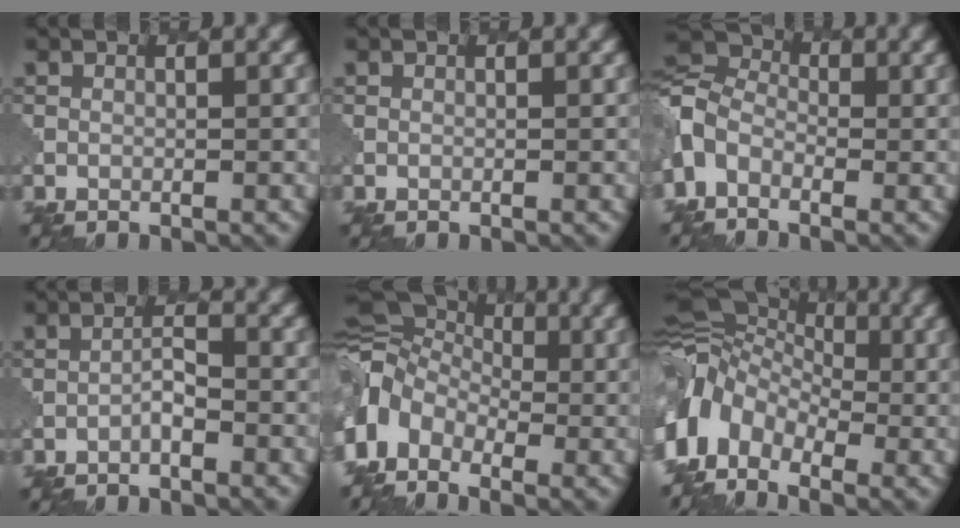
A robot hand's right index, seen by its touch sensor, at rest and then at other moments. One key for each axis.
{"total": 0.0}
{"total": 5.0, "fx": -1.6, "fy": 3.5, "fz": 3.1, "tx": -0.068, "ty": 0.005, "tz": -0.053}
{"total": 1.0, "fx": -0.5, "fy": 0.1, "fz": 0.8, "tx": -0.015, "ty": 0.006, "tz": -0.011}
{"total": 8.0, "fx": -2.1, "fy": 5.9, "fz": 4.9, "tx": -0.077, "ty": -0.002, "tz": -0.038}
{"total": 9.1, "fx": -3.0, "fy": 6.3, "fz": 5.7, "tx": -0.116, "ty": -0.003, "tz": -0.070}